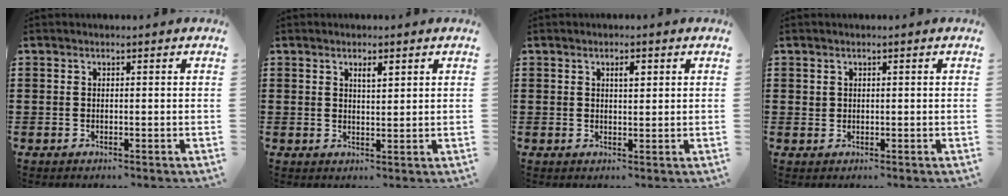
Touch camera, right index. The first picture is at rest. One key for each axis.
{"total": 1.9, "fx": 1.0, "fy": 0.6, "fz": 1.5, "tx": -0.024, "ty": 0.000, "tz": 0.015}
{"total": 2.0, "fx": 0.7, "fy": 0.7, "fz": 1.7, "tx": -0.026, "ty": 0.003, "tz": 0.009}
{"total": 0.9, "fx": 0.5, "fy": 0.8, "fz": 0.2, "tx": -0.007, "ty": 0.002, "tz": 0.010}